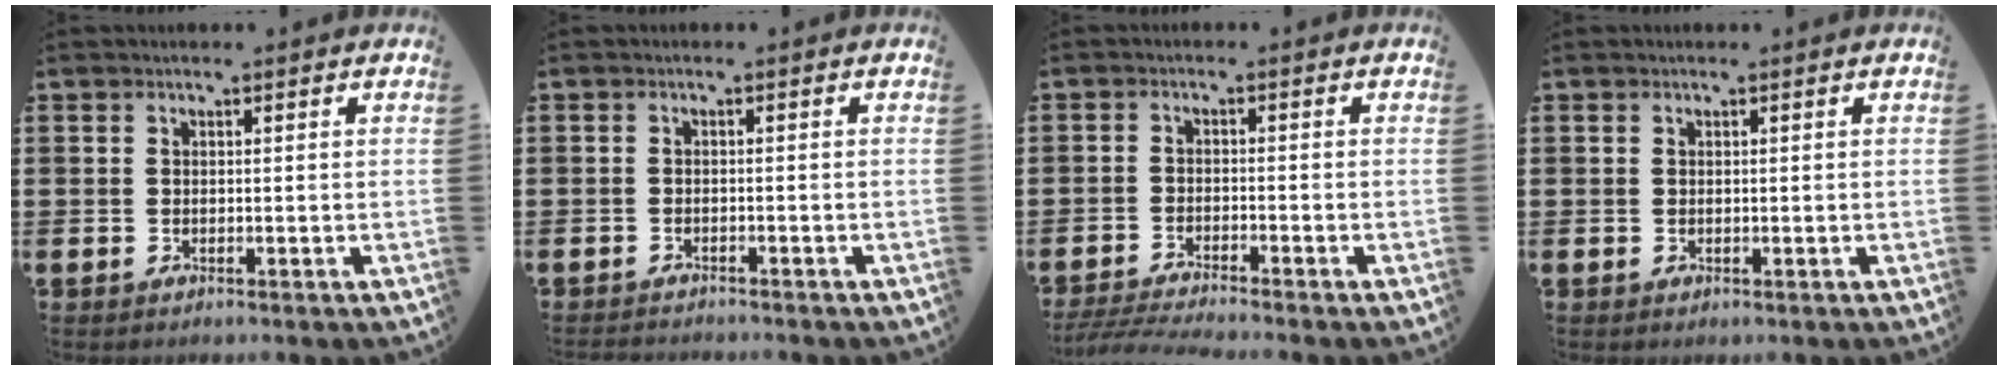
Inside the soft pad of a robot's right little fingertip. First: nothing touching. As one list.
[{"total": 1.0, "force": [-1.0, -0.1, -0.1], "torque": [0.000, 0.000, -0.020]}, {"total": 2.3, "force": [-2.1, -0.1, 0.9], "torque": [-0.012, -0.001, -0.039]}, {"total": 0.7, "force": [0.7, 0.1, 0.0], "torque": [0.001, 0.005, 0.013]}]